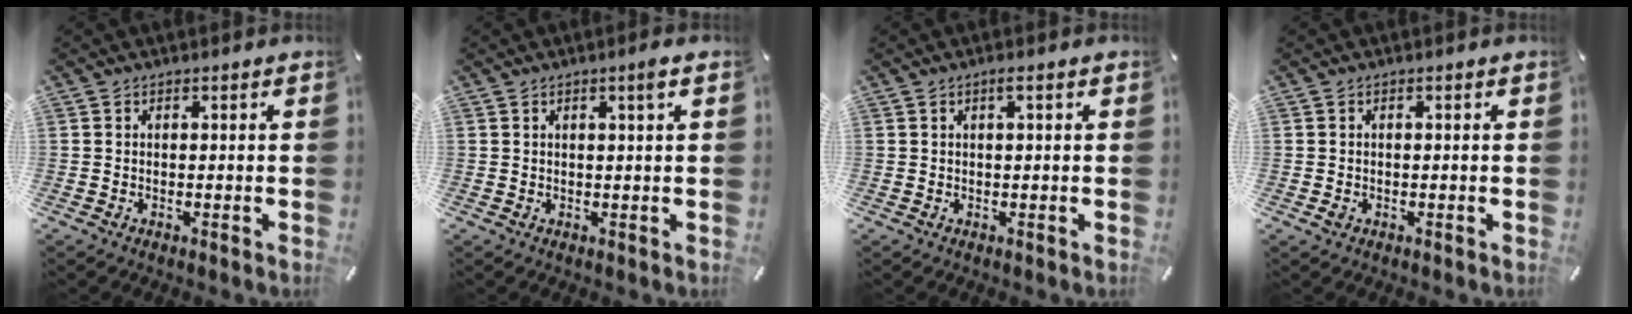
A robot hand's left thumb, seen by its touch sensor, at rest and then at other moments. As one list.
[{"total": 2.3, "force": [1.0, 0.1, 2.0], "torque": [-0.040, 0.001, 0.015]}, {"total": 1.7, "force": [0.5, 0.2, 1.6], "torque": [-0.031, 0.002, 0.007]}, {"total": 1.0, "force": [-0.3, 0.8, 0.6], "torque": [-0.012, 0.001, -0.006]}]